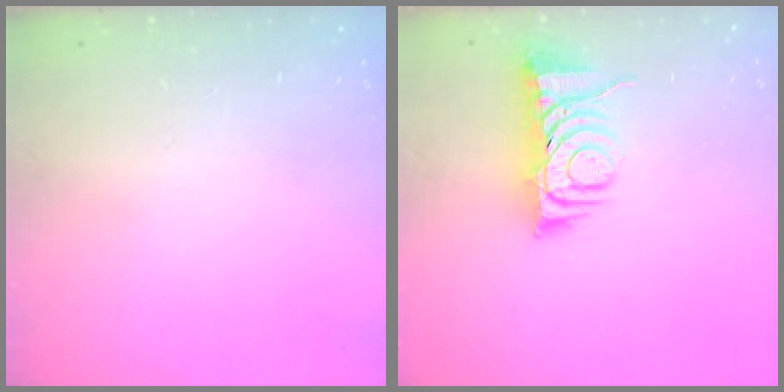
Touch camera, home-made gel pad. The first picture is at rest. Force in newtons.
{"total": 7.3, "press": 7.3, "slide": 0.6}